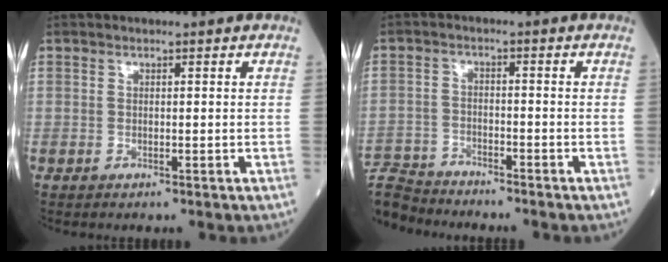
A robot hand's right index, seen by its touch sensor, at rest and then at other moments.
{"total": 10.2, "force": [-9.7, 2.8, 1.4], "torque": [-0.053, 0.009, -0.178]}